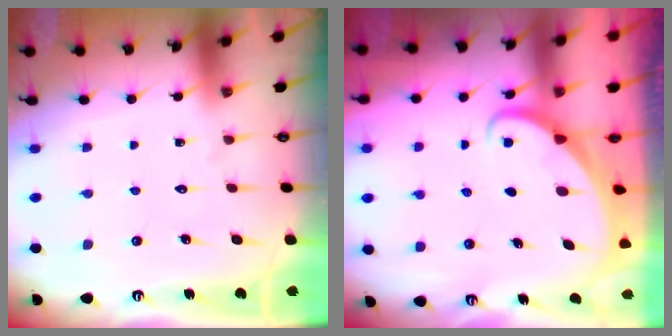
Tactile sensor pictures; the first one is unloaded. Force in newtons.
{"total": 1.9, "press": 1.9, "slide": 0.2}